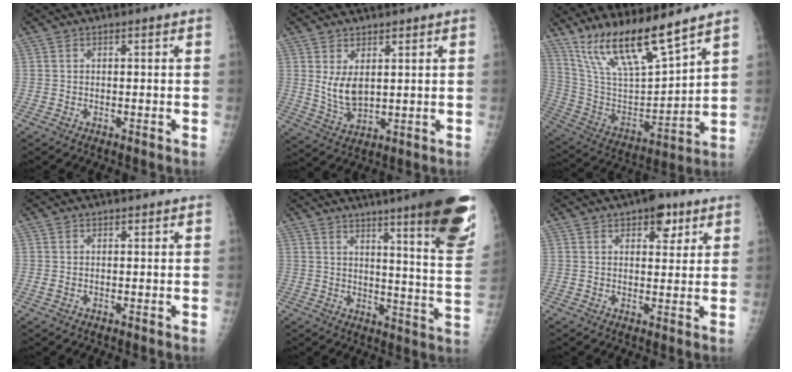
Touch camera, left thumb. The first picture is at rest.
{"total": 6.0, "force": [2.0, 3.5, 4.5], "torque": [-0.075, -0.023, 0.050]}
{"total": 17.5, "force": [13.6, 2.8, 10.7], "torque": [-0.180, -0.069, 0.268]}
{"total": 0.9, "force": [0.4, 0.6, 0.6], "torque": [-0.010, -0.003, 0.008]}
{"total": 22.0, "force": [14.2, 2.2, 16.7], "torque": [-0.201, -0.081, 0.182]}
{"total": 6.1, "force": [3.5, 3.2, 3.8], "torque": [-0.024, -0.012, 0.043]}